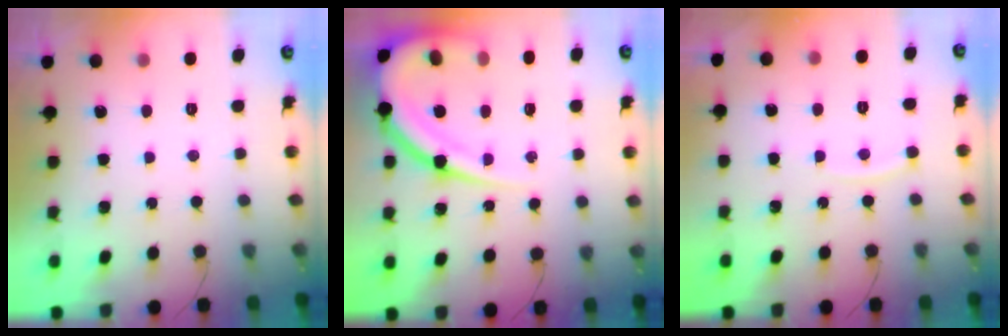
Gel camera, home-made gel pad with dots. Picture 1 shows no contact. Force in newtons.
{"total": 19.8, "press": 19.7, "slide": 1.7}
{"total": 3.4, "press": 3.3, "slide": 0.4}